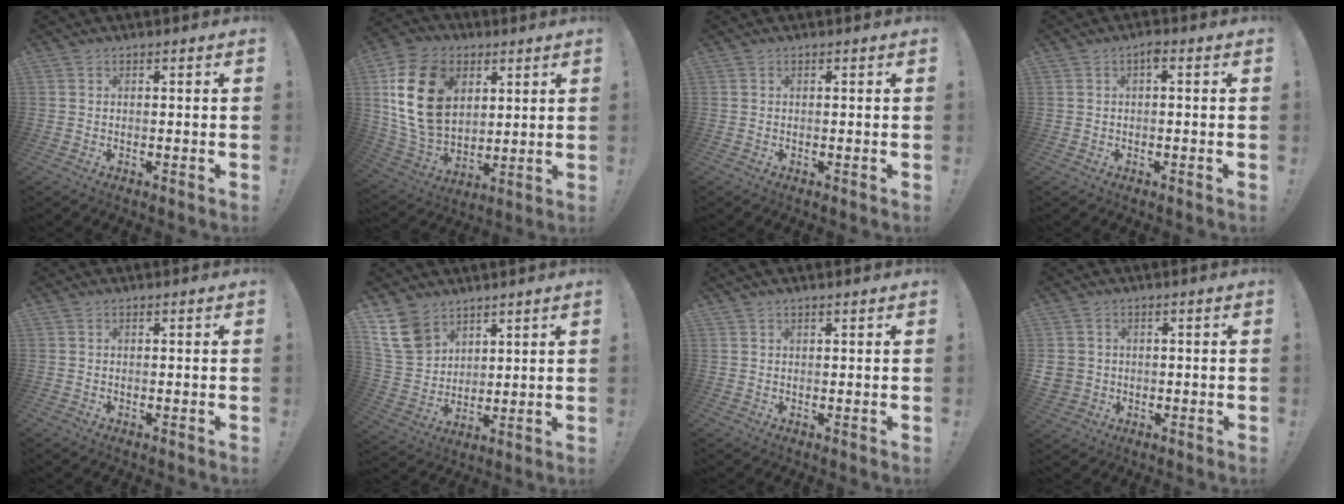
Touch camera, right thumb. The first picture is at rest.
{"total": 21.5, "force": [6.4, 15.4, 13.5], "torque": [-0.260, -0.026, 0.120]}
{"total": 0.0}
{"total": 1.8, "force": [-0.1, 0.6, 1.6], "torque": [-0.030, 0.004, -0.005]}
{"total": 0.0}
{"total": 13.0, "force": [8.3, 8.6, 5.1], "torque": [-0.099, -0.040, 0.167]}
{"total": 1.1, "force": [0.8, 0.2, 0.7], "torque": [-0.008, -0.002, 0.013]}
{"total": 4.3, "force": [0.2, 4.0, 1.6], "torque": [-0.040, 0.002, 0.005]}